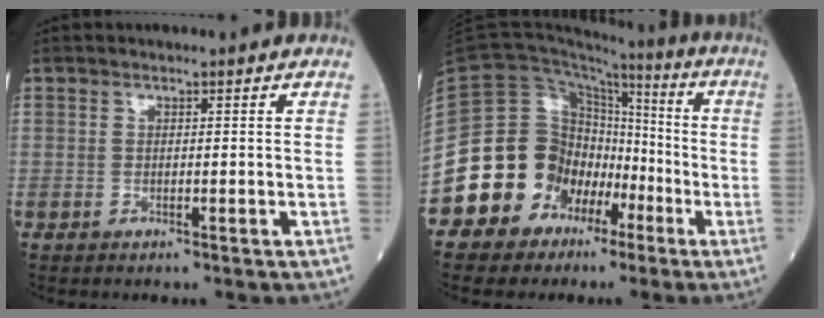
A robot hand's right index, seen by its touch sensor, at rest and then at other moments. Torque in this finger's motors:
{"motor_torque": [2.14, 0.00, 0.91, 0.09]}